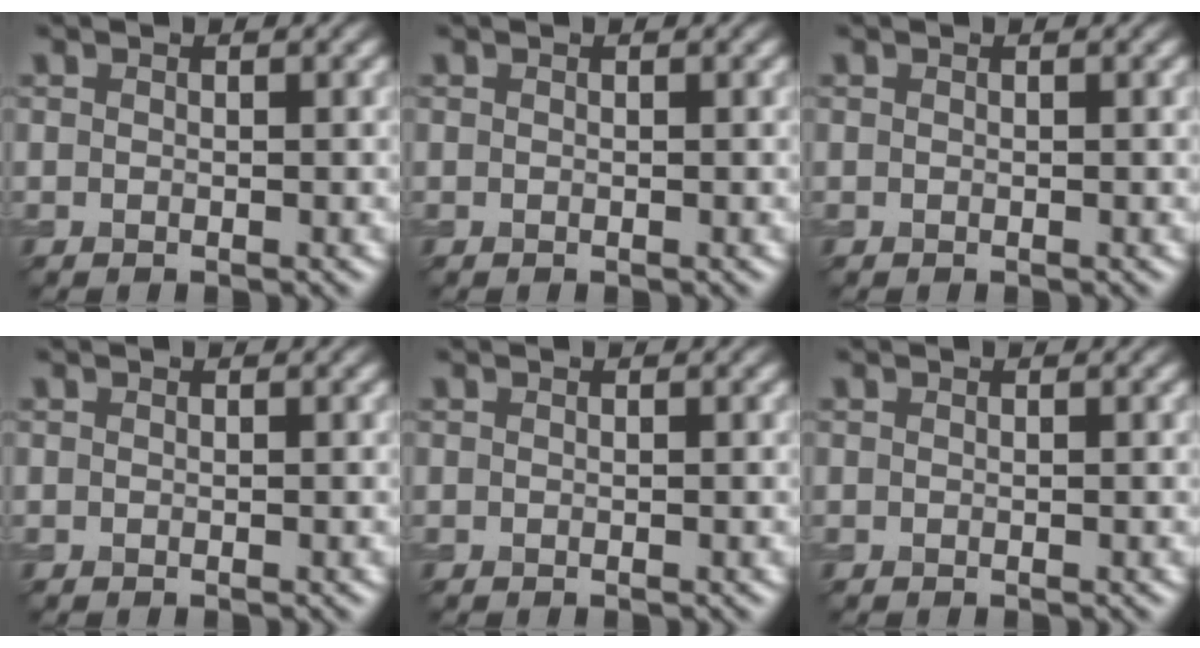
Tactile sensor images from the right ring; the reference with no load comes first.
{"total": 0.0}
{"total": 0.0}
{"total": 0.0}
{"total": 0.0}
{"total": 0.0}